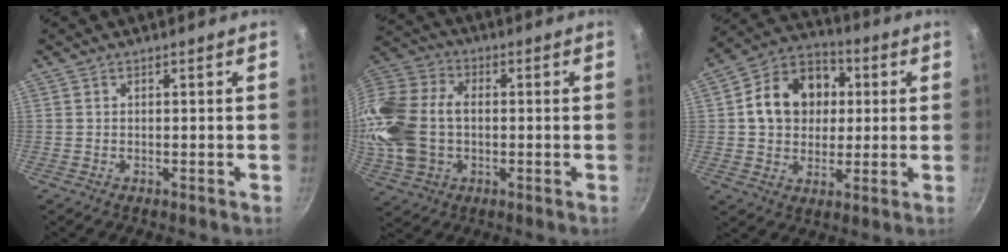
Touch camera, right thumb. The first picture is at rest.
{"total": 19.1, "force": [-0.8, 13.9, 13.0], "torque": [-0.272, 0.032, -0.017]}
{"total": 15.1, "force": [2.3, 12.2, 8.6], "torque": [-0.114, 0.022, 0.027]}